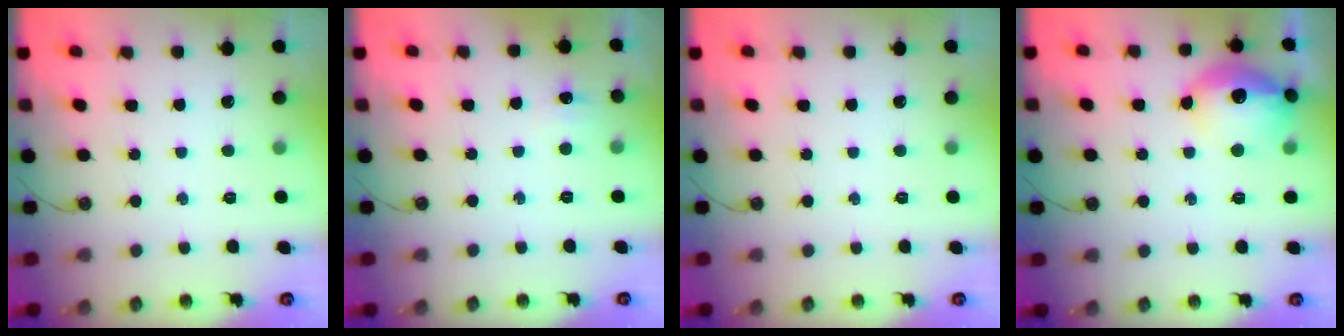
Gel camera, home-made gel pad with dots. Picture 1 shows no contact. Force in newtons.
{"total": 4.6, "press": 4.5, "slide": 0.5}
{"total": 0.0}
{"total": 16.1, "press": 16.0, "slide": 1.1}